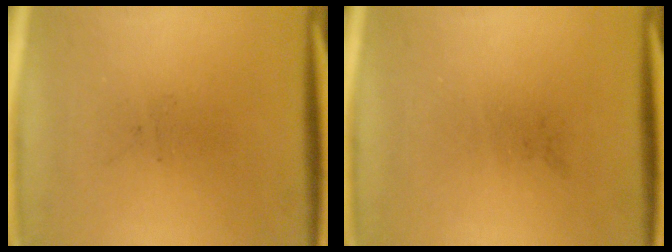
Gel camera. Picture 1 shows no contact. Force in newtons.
{"total": 0.0}